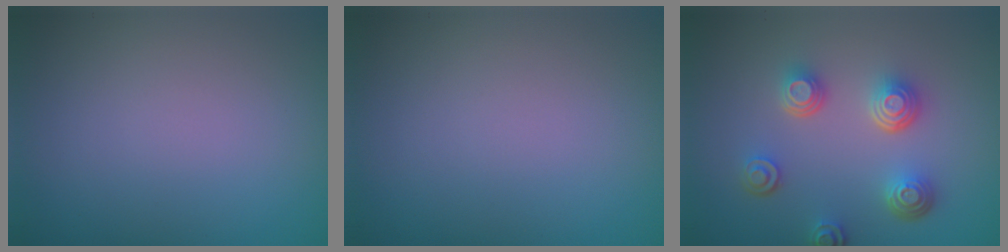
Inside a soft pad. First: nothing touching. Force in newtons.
{"total": 0.0}
{"total": 4.4, "press": 3.4, "slide": 2.8}